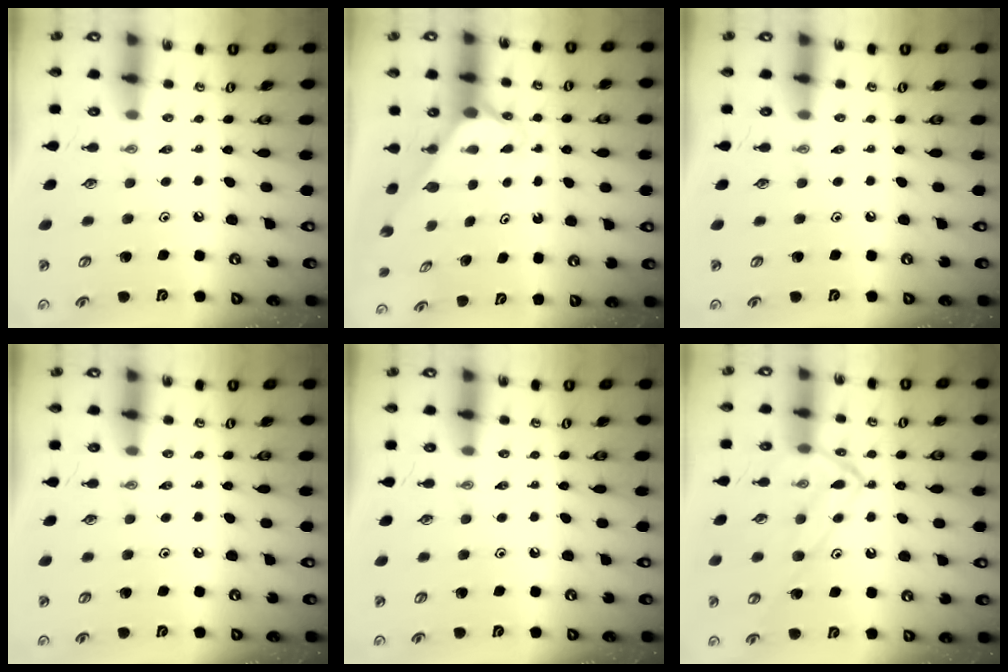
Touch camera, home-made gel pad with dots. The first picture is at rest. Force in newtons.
{"total": 2.3, "press": 2.3, "slide": 0.2}
{"total": 0.0}
{"total": 0.0}
{"total": 0.0}
{"total": 12.9, "press": 12.9, "slide": 0.5}